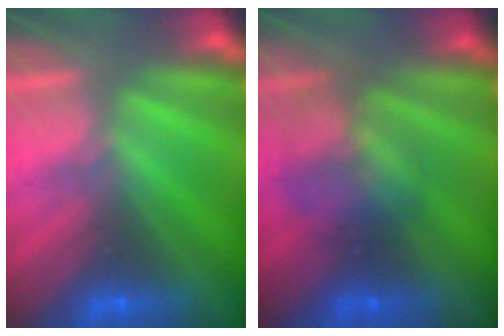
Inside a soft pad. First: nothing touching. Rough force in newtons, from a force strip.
{"total": 2.3}